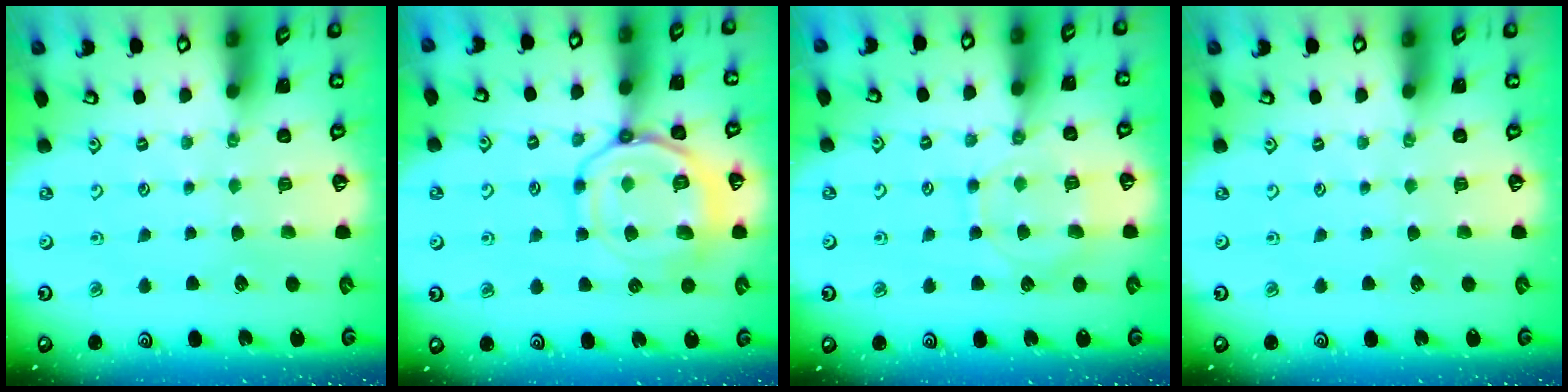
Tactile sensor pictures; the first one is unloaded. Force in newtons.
{"total": 14.9, "press": 14.8, "slide": 1.6}
{"total": 10.0, "press": 10.0, "slide": 1.0}
{"total": 0.0}